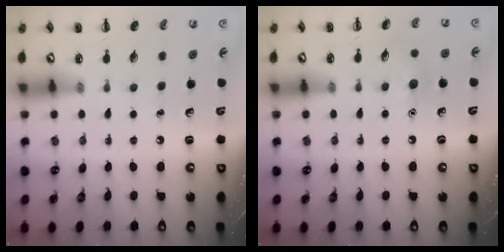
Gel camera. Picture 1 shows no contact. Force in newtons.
{"total": 6.7, "press": 6.4, "slide": 1.9}